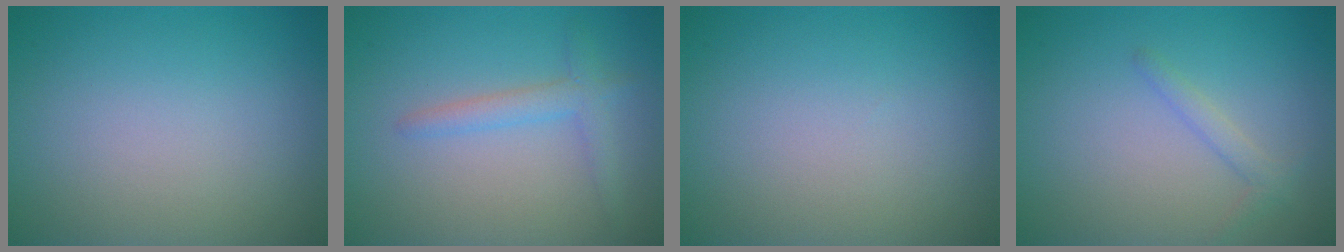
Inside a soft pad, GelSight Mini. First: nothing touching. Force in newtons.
{"total": 2.1, "press": 2.1, "slide": 0.1}
{"total": 0.0}
{"total": 1.3, "press": 1.3, "slide": 0.1}